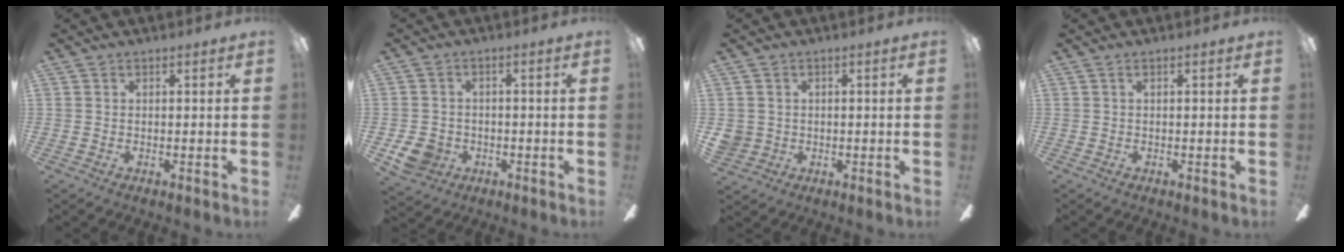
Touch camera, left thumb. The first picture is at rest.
{"total": 6.0, "force": [-2.1, 5.3, 2.0], "torque": [-0.039, 0.011, -0.041]}
{"total": 3.8, "force": [0.4, 3.8, 0.6], "torque": [-0.010, 0.007, 0.008]}
{"total": 0.0}